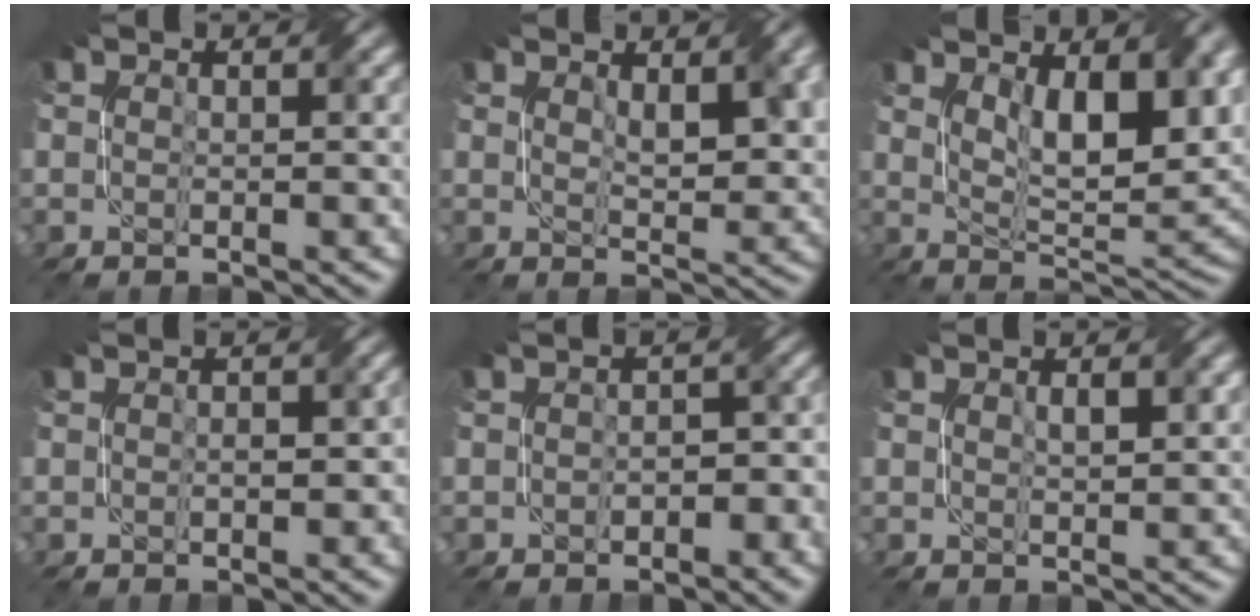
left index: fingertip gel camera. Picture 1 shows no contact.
{"total": 3.6, "force": [1.8, 1.3, 2.8], "torque": [-0.046, 0.001, 0.041]}
{"total": 9.0, "force": [3.6, 3.5, 7.4], "torque": [-0.116, -0.001, 0.069]}
{"total": 1.9, "force": [-0.1, 1.3, 1.4], "torque": [-0.013, 0.003, 0.009]}
{"total": 3.1, "force": [-1.4, 2.0, 1.9], "torque": [-0.013, 0.005, -0.015]}
{"total": 1.6, "force": [0.8, 0.6, 1.1], "torque": [-0.016, 0.006, 0.022]}